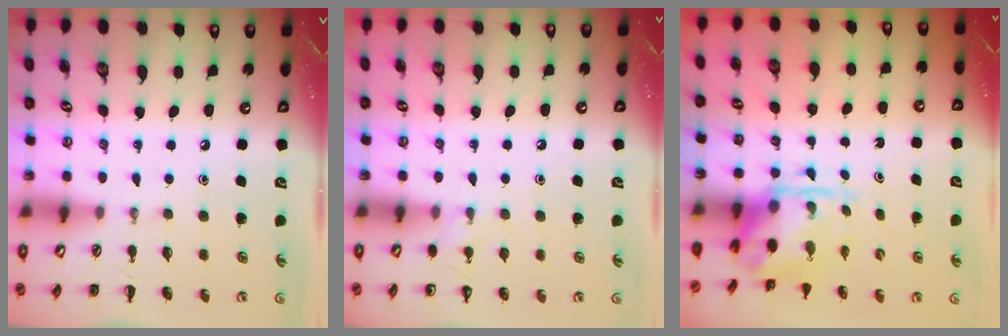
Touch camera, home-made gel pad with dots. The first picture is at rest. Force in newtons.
{"total": 3.4, "press": 3.2, "slide": 1.0}
{"total": 3.6, "press": 3.5, "slide": 0.8}